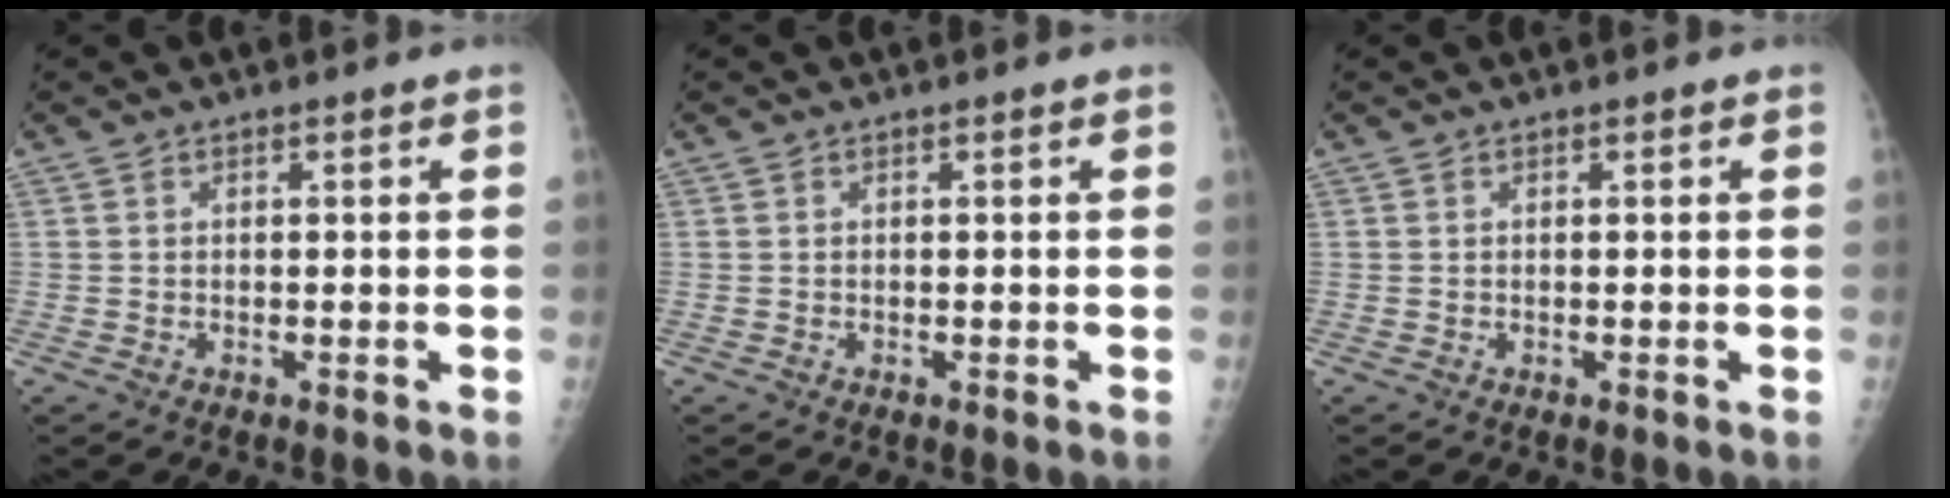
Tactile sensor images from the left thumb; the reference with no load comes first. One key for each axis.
{"total": 0.0}
{"total": 0.0}